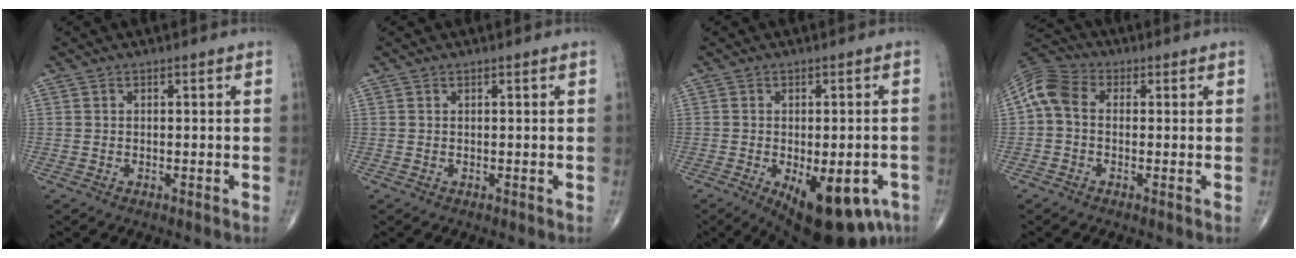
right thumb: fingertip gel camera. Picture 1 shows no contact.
{"total": 0.0}
{"total": 16.0, "force": [-6.9, 7.2, 12.5], "torque": [-0.130, 0.001, -0.077]}
{"total": 7.4, "force": [0.4, 5.2, 5.1], "torque": [-0.101, 0.021, -0.007]}